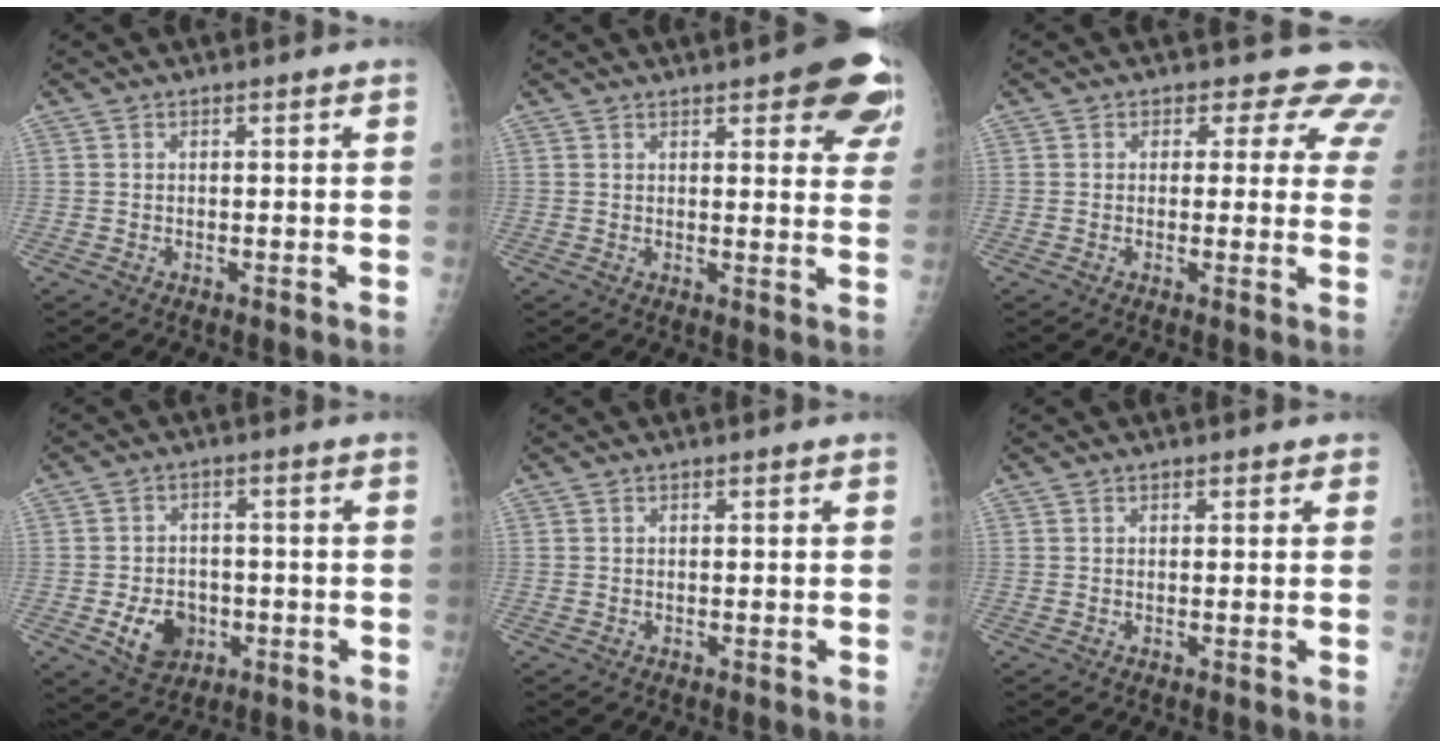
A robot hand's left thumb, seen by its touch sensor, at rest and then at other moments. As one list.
[{"total": 12.9, "force": [7.6, 4.2, 9.6], "torque": [-0.082, -0.030, 0.080]}, {"total": 9.0, "force": [6.7, 5.2, 2.9], "torque": [0.023, -0.023, 0.050]}, {"total": 7.7, "force": [-2.4, 5.9, 4.3], "torque": [-0.047, 0.007, -0.033]}, {"total": 0.0}, {"total": 0.8, "force": [0.5, 0.6, 0.1], "torque": [0.008, -0.002, 0.003]}]